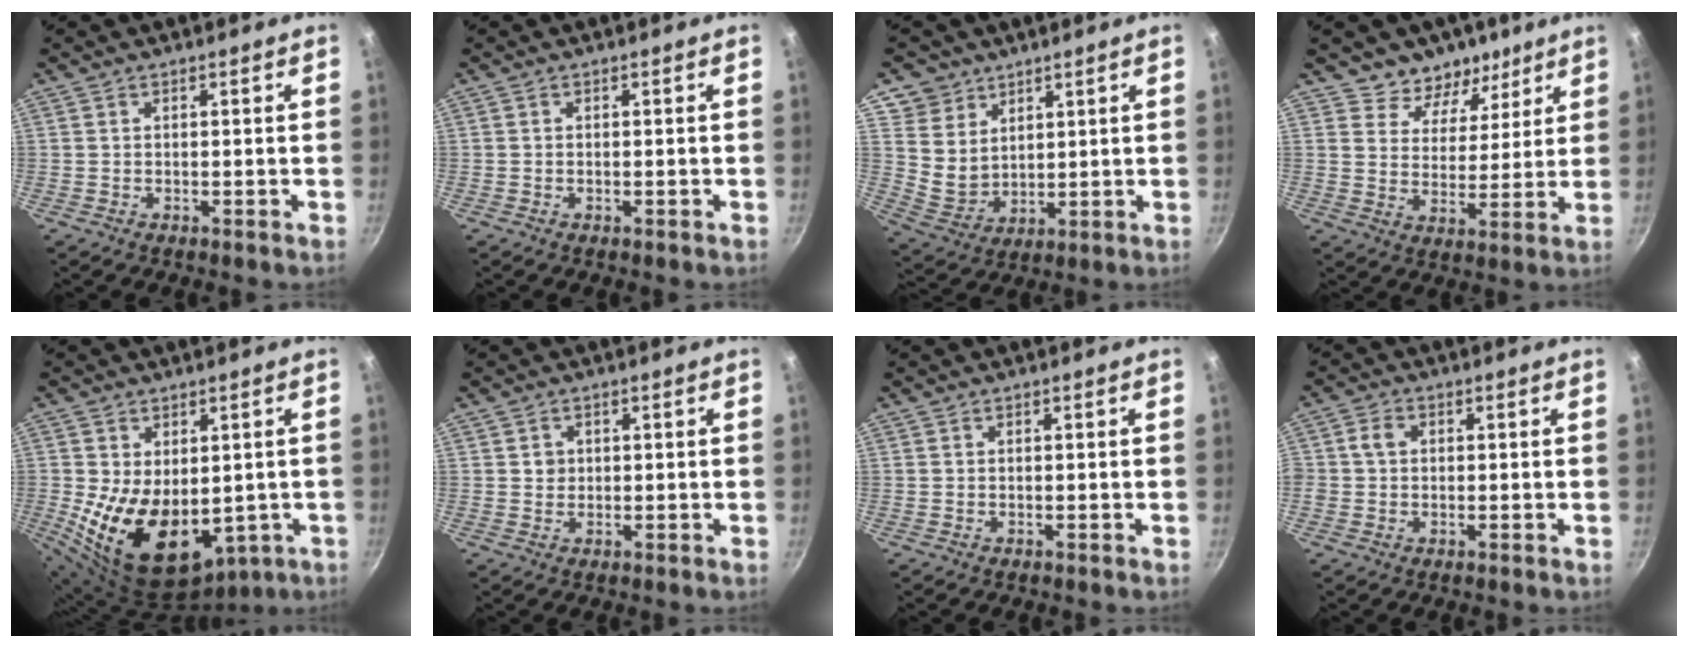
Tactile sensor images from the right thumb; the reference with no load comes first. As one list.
[{"total": 0.0}, {"total": 8.9, "force": [5.2, 7.0, 2.0], "torque": [-0.005, -0.021, 0.110]}, {"total": 9.1, "force": [6.3, 6.2, 2.1], "torque": [0.007, -0.055, 0.093]}, {"total": 16.6, "force": [-1.8, 10.5, 12.7], "torque": [-0.203, -0.024, 0.002]}, {"total": 1.7, "force": [0.3, 1.6, 0.5], "torque": [-0.001, 0.003, 0.004]}, {"total": 0.0}, {"total": 2.9, "force": [0.3, 2.5, 1.5], "torque": [-0.012, 0.006, 0.000]}]